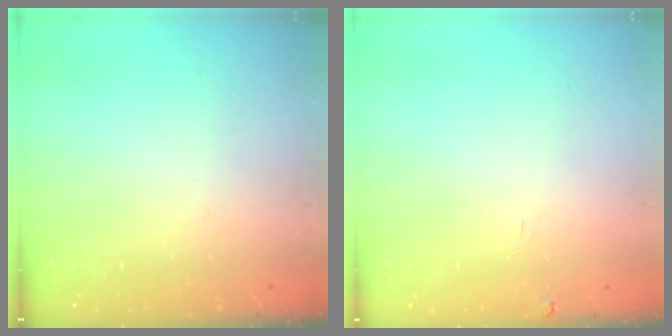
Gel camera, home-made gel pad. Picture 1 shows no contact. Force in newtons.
{"total": 1.3, "press": 1.3, "slide": 0.3}